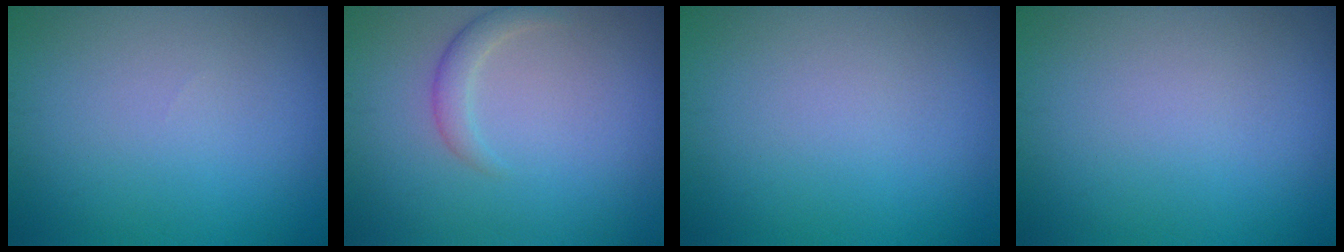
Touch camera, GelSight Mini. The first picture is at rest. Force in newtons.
{"total": 1.6, "press": 1.6, "slide": 0.1}
{"total": 0.0}
{"total": 0.0}